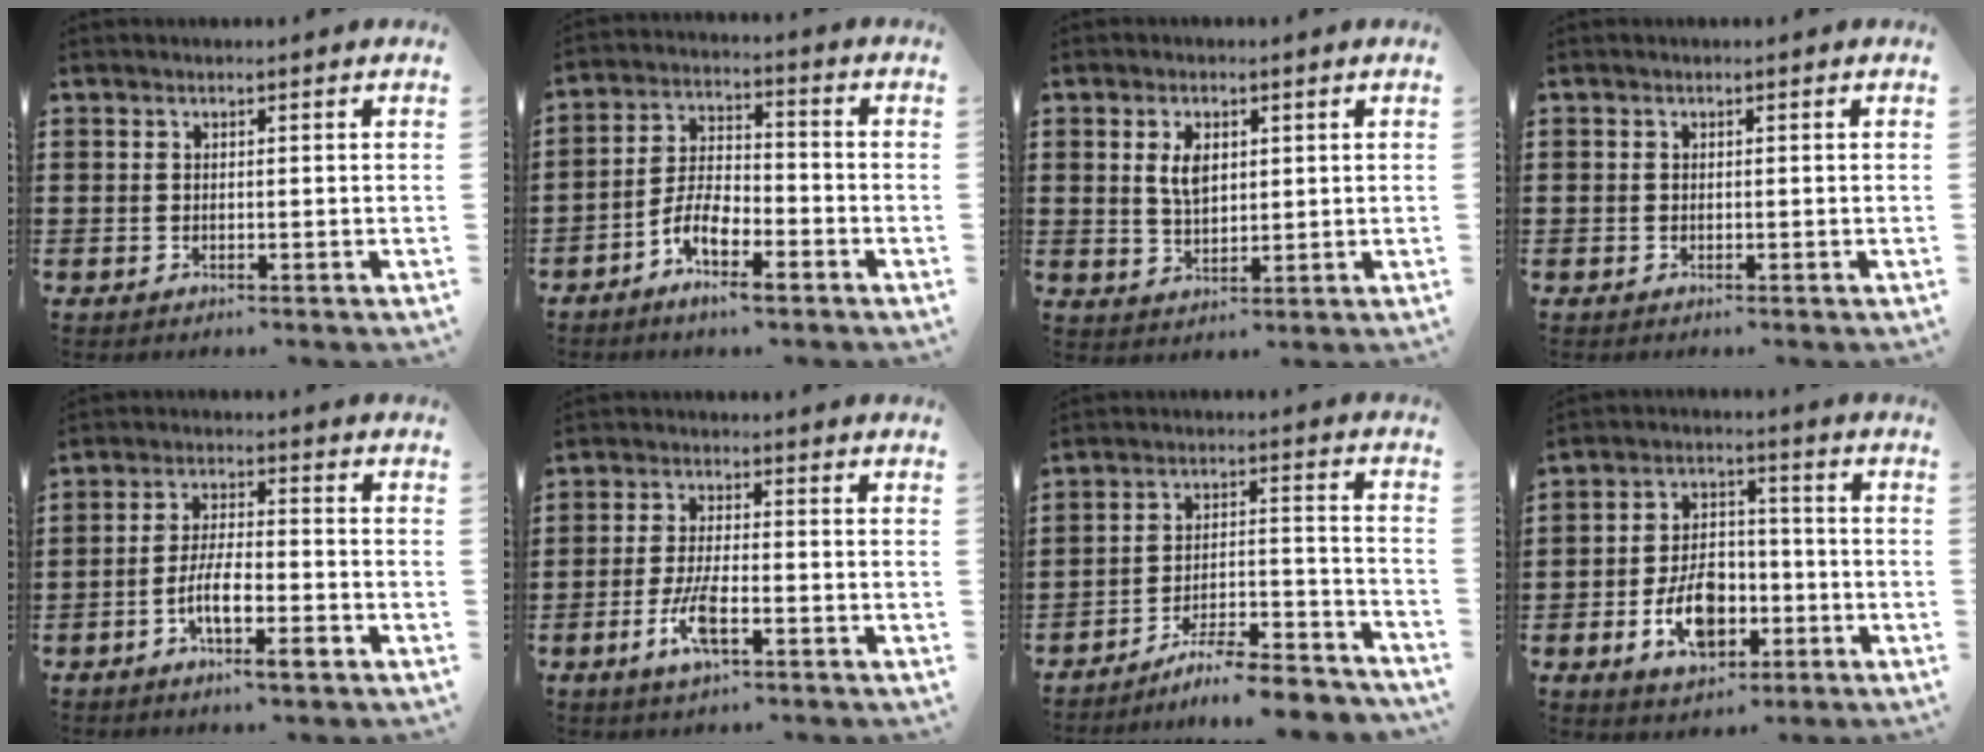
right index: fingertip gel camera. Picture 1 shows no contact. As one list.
[{"total": 7.5, "force": [-4.4, 3.0, 5.3], "torque": [-0.122, 0.002, -0.089]}, {"total": 4.3, "force": [1.3, 2.4, 3.3], "torque": [-0.064, 0.007, 0.020]}, {"total": 0.0}, {"total": 7.6, "force": [-3.4, 2.2, 6.5], "torque": [-0.131, -0.004, -0.065]}, {"total": 5.9, "force": [-2.5, 1.6, 5.0], "torque": [-0.109, -0.008, -0.049]}, {"total": 7.2, "force": [-6.6, 0.3, 2.8], "torque": [-0.044, 0.002, -0.129]}, {"total": 8.9, "force": [-3.0, 5.7, 6.2], "torque": [-0.108, 0.008, -0.057]}]